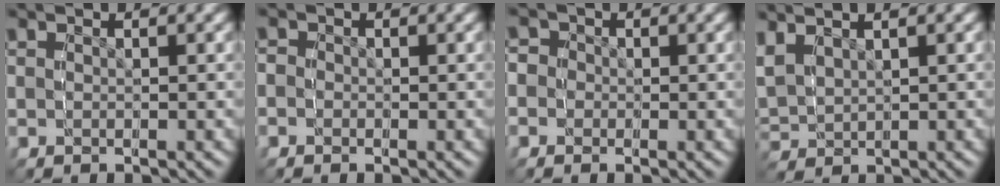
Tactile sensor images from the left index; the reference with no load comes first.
{"total": 1.4, "force": [-0.9, 0.5, -1.0], "torque": [0.008, -0.019, -0.010]}
{"total": 3.5, "force": [0.1, 3.5, -0.1], "torque": [-0.010, -0.016, 0.005]}
{"total": 3.3, "force": [1.4, 2.6, 1.5], "torque": [-0.053, 0.006, 0.031]}